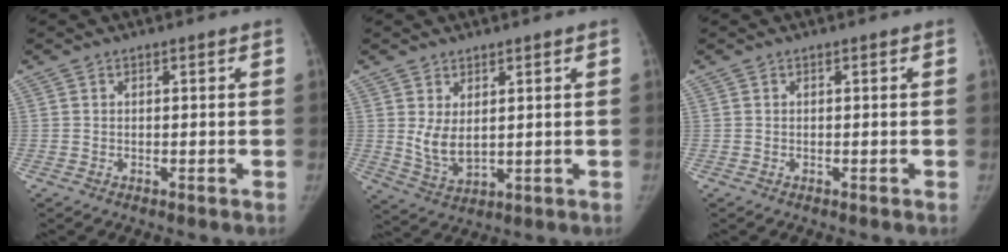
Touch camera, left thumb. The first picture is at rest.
{"total": 5.7, "force": [1.5, 3.2, 4.5], "torque": [-0.076, -0.020, 0.043]}
{"total": 0.0}